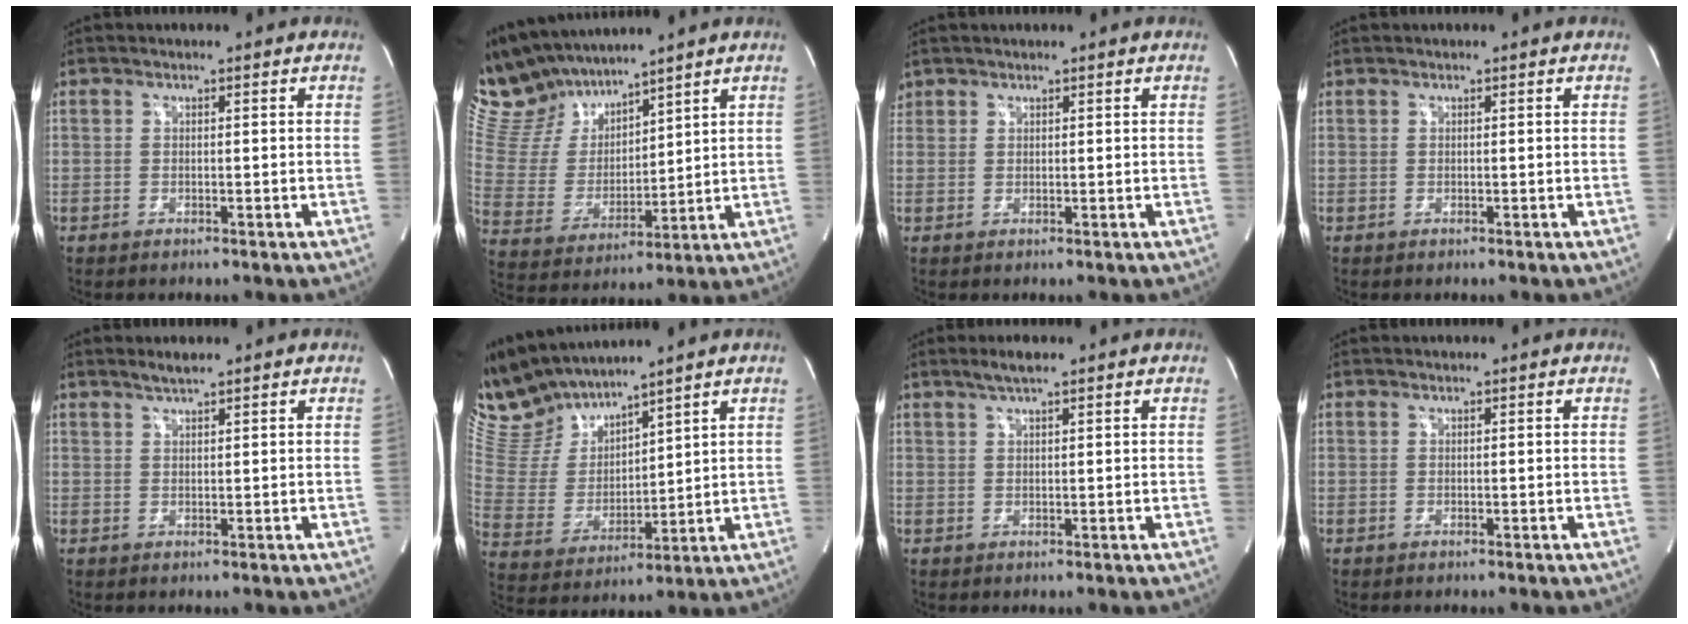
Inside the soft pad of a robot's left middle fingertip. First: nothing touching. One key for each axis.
{"total": 13.5, "fx": 12.3, "fy": 3.9, "fz": 3.8, "tx": -0.099, "ty": 0.017, "tz": 0.256}
{"total": 1.5, "fx": 1.2, "fy": 0.9, "fz": 0.0, "tx": 0.001, "ty": 0.011, "tz": 0.022}
{"total": 0.0}
{"total": 1.9, "fx": 1.6, "fy": 0.0, "fz": 1.0, "tx": -0.026, "ty": 0.004, "tz": 0.033}
{"total": 12.1, "fx": 11.5, "fy": 2.1, "fz": 3.1, "tx": -0.085, "ty": 0.006, "tz": 0.246}
{"total": 2.8, "fx": 2.0, "fy": 0.2, "fz": 1.9, "tx": -0.045, "ty": 0.005, "tz": 0.040}
{"total": 0.0}